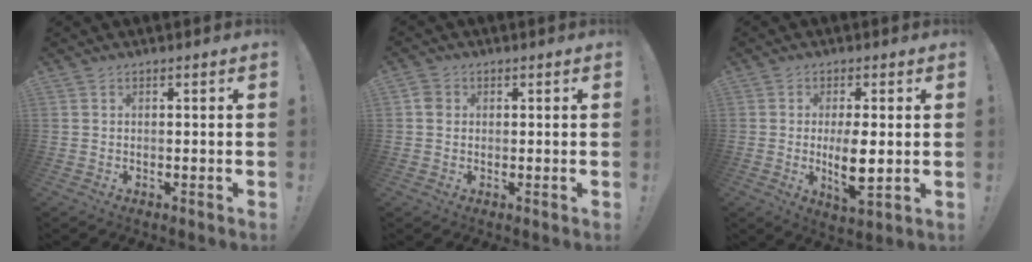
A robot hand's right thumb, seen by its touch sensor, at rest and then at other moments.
{"total": 2.9, "force": [0.4, 2.5, 1.3], "torque": [-0.011, 0.002, 0.007]}
{"total": 8.2, "force": [-0.3, 2.4, 7.9], "torque": [-0.132, -0.020, -0.007]}